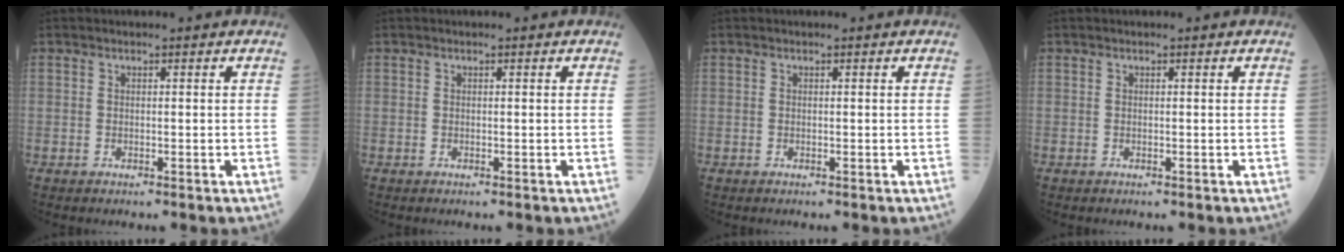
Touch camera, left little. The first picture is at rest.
{"total": 0.0}
{"total": 0.0}
{"total": 0.0}